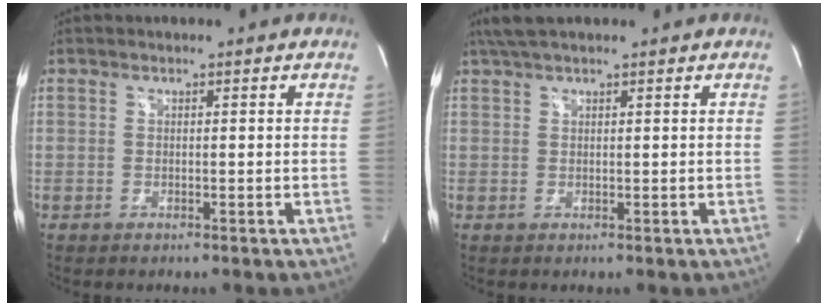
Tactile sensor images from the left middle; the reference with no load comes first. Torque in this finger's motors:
{"motor_torque": [0.41, -0.03, 0.00, 0.02]}